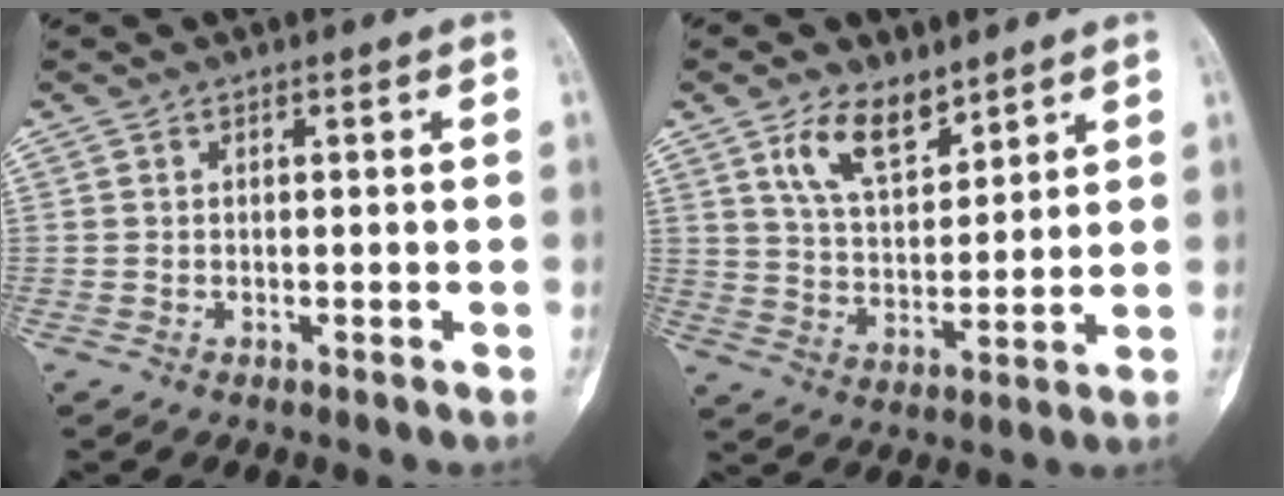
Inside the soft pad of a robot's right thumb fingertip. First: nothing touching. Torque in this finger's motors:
{"motor_torque": [-0.78, 1.51, 0.04, 0.23, 0.27]}